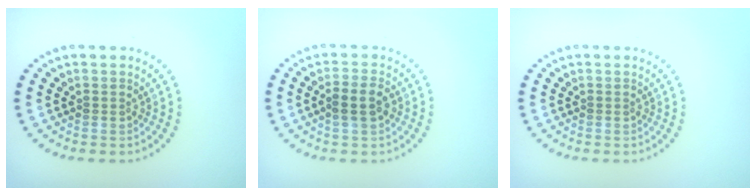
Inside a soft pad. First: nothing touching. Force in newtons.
{"total": 2.4, "press": 2.3, "slide": 0.6}
{"total": 0.0}